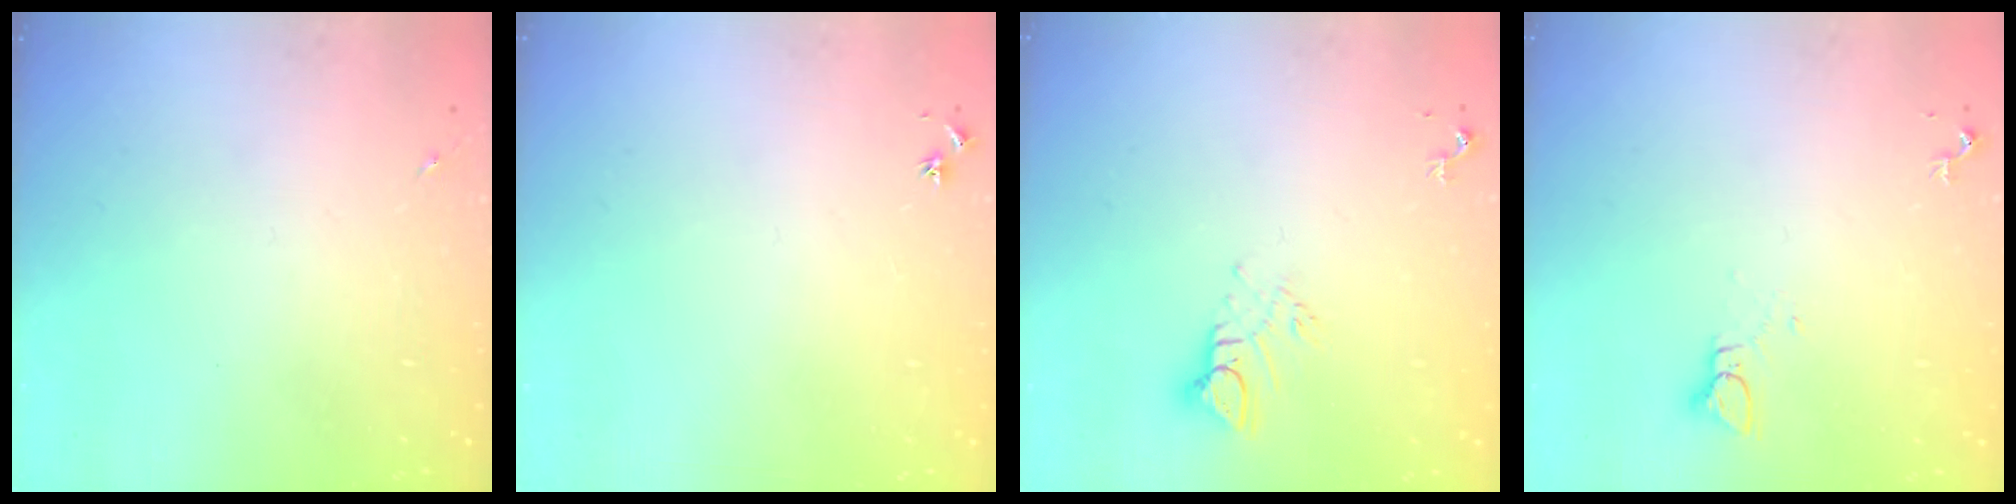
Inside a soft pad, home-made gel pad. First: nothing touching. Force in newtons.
{"total": 3.1, "press": 3.0, "slide": 0.4}
{"total": 6.0, "press": 6.0, "slide": 0.2}
{"total": 2.7, "press": 2.7, "slide": 0.2}